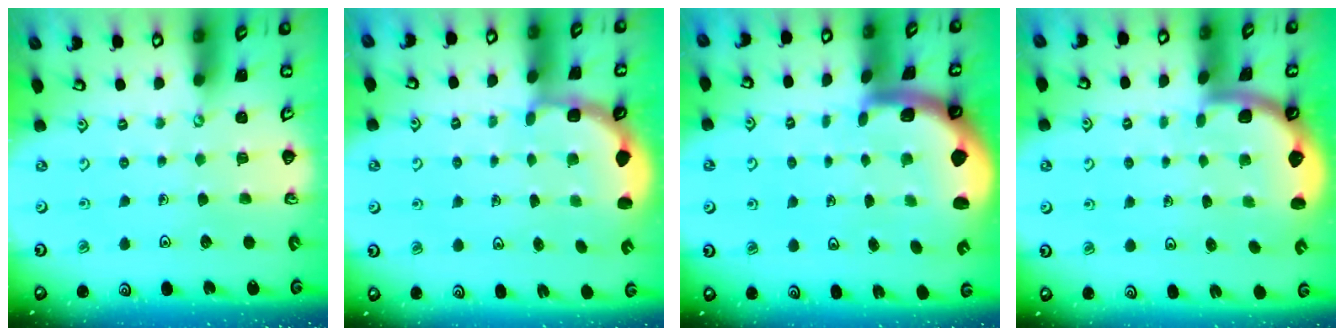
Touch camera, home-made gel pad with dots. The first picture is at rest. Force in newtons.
{"total": 2.7, "press": 2.3, "slide": 1.4}
{"total": 2.6, "press": 2.6, "slide": 0.6}
{"total": 1.6, "press": 1.6, "slide": 0.1}